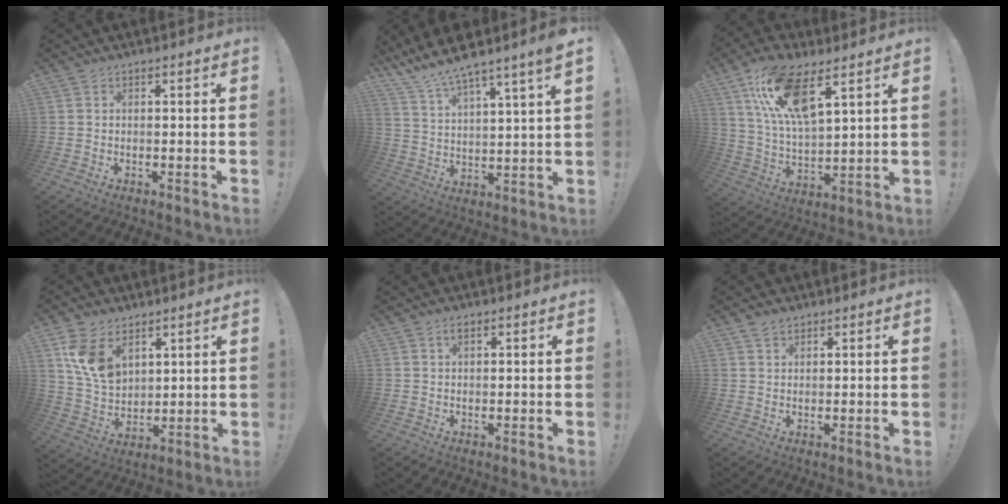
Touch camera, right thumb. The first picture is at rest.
{"total": 9.5, "force": [8.6, -0.2, 4.2], "torque": [-0.089, -0.074, 0.144]}
{"total": 16.0, "force": [9.3, 5.7, 11.8], "torque": [-0.237, -0.032, 0.164]}
{"total": 12.6, "force": [6.5, 8.5, 6.8], "torque": [-0.116, -0.022, 0.129]}
{"total": 1.6, "force": [0.7, 0.6, 1.3], "torque": [-0.028, 0.003, 0.012]}
{"total": 2.2, "force": [1.7, 1.2, 0.8], "torque": [-0.017, -0.004, 0.031]}